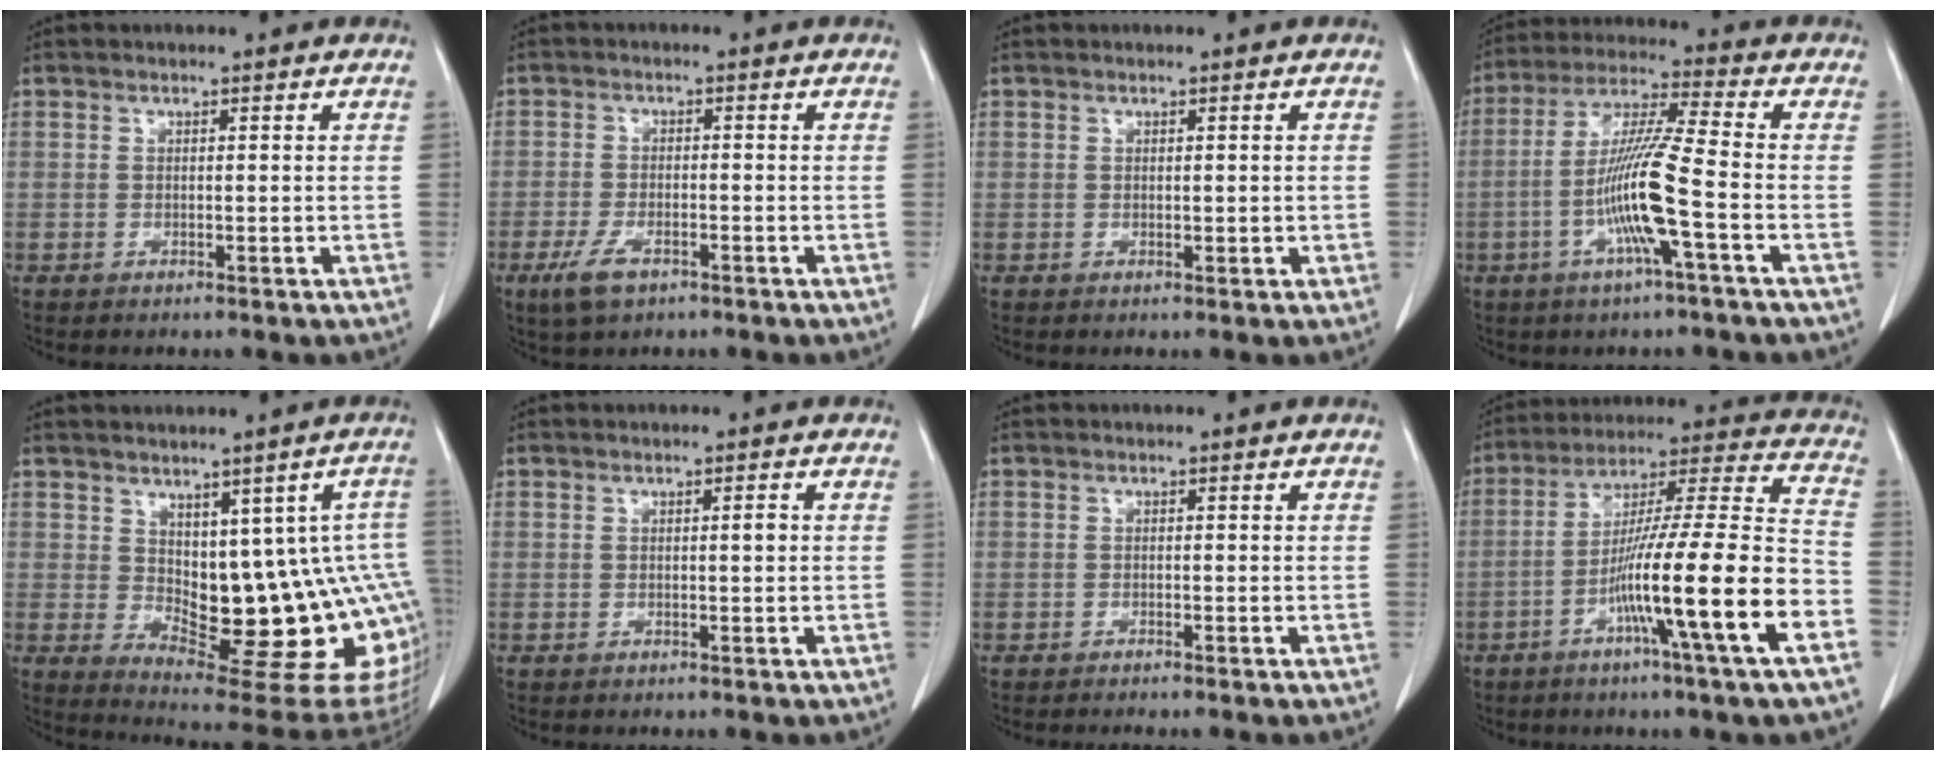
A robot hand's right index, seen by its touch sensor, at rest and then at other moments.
{"total": 4.7, "force": [-2.8, 1.9, 3.3], "torque": [-0.073, -0.006, -0.048]}
{"total": 0.9, "force": [0.0, 0.6, 0.7], "torque": [-0.008, -0.001, 0.003]}
{"total": 11.8, "force": [-3.3, -0.5, 11.3], "torque": [-0.224, -0.003, -0.071]}
{"total": 17.7, "force": [-0.3, 6.7, 16.3], "torque": [-0.149, 0.007, 0.019]}
{"total": 0.9, "force": [0.1, 0.1, 0.9], "torque": [-0.013, 0.001, 0.001]}
{"total": 1.8, "force": [-1.5, -0.1, 0.8], "torque": [-0.010, 0.000, -0.019]}
{"total": 19.6, "force": [-7.6, -0.8, 18.0], "torque": [-0.290, -0.010, -0.134]}